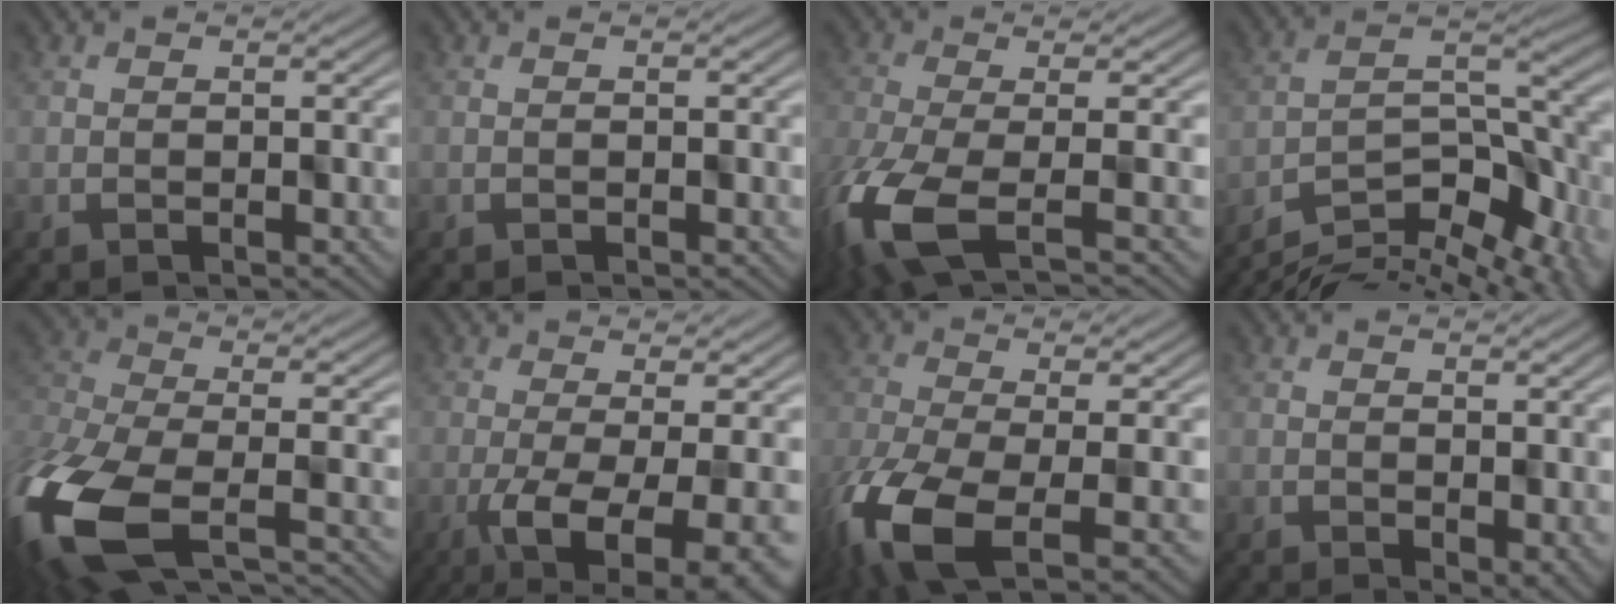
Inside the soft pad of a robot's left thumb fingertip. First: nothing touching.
{"total": 0.0}
{"total": 9.3, "force": [-4.8, 3.1, 7.4], "torque": [-0.167, -0.029, -0.095]}
{"total": 10.7, "force": [-7.3, 3.7, 6.8], "torque": [-0.141, -0.021, -0.106]}
{"total": 15.8, "force": [-8.3, 8.0, 10.7], "torque": [-0.276, -0.058, -0.108]}
{"total": 10.4, "force": [-4.2, 3.0, 9.0], "torque": [-0.144, -0.017, -0.055]}
{"total": 11.2, "force": [-5.7, 3.9, 8.9], "torque": [-0.203, -0.035, -0.105]}
{"total": 2.8, "force": [-0.8, 1.1, 2.4], "torque": [-0.043, -0.009, 0.001]}